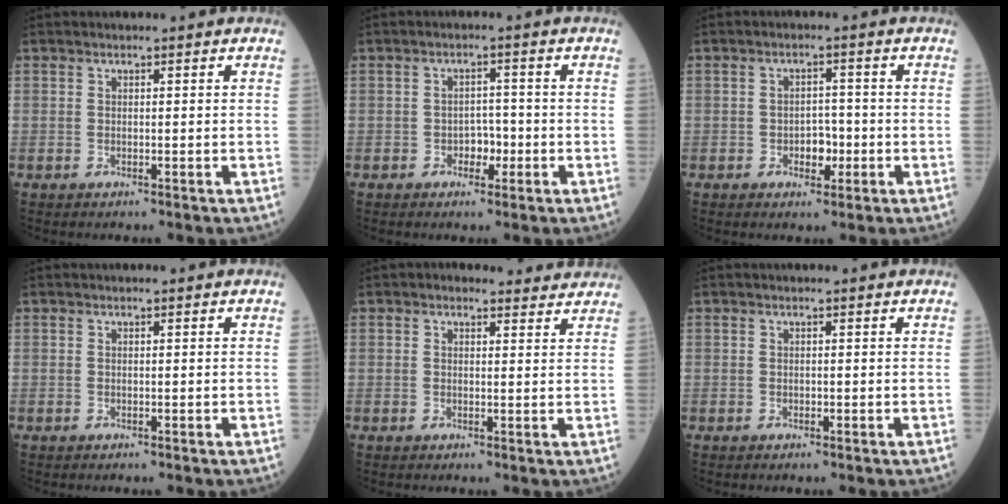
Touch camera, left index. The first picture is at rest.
{"total": 2.7, "force": [-1.0, 1.7, 1.8], "torque": [-0.020, 0.007, -0.017]}
{"total": 3.1, "force": [-1.0, 1.9, 2.3], "torque": [-0.029, 0.006, -0.013]}
{"total": 0.0}
{"total": 3.8, "force": [3.5, 1.4, 0.6], "torque": [-0.002, 0.007, 0.029]}
{"total": 0.0}